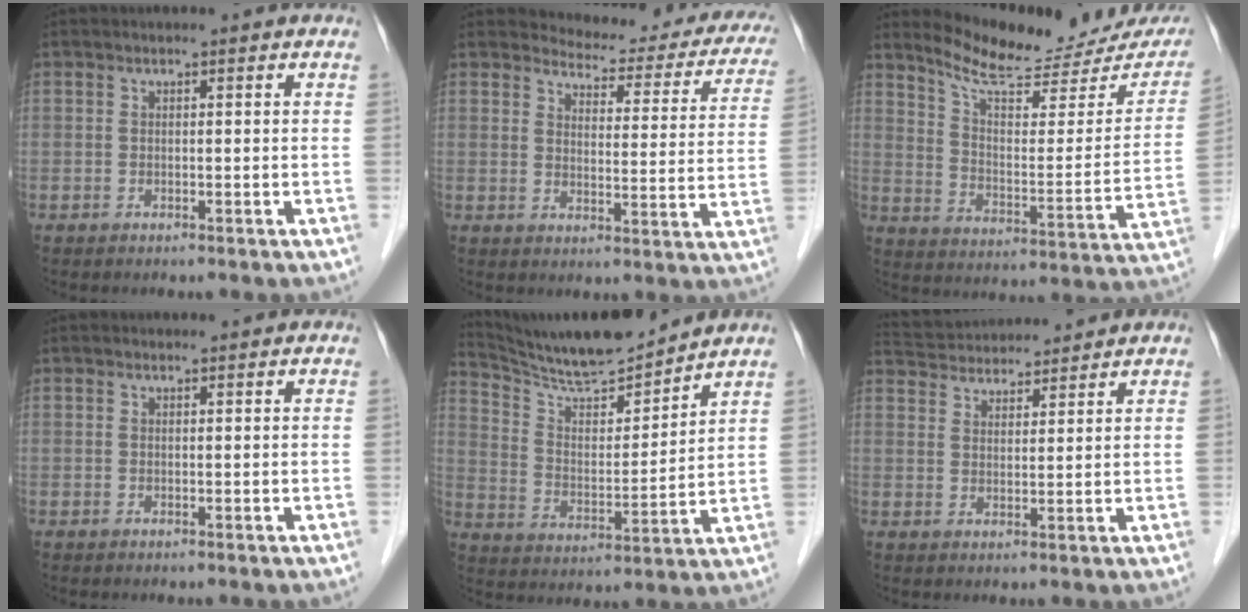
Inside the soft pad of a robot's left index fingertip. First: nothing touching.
{"total": 16.8, "force": [15.7, 4.3, 4.2], "torque": [-0.025, -0.051, 0.161]}
{"total": 19.1, "force": [17.5, 3.5, 6.8], "torque": [-0.096, -0.052, 0.235]}
{"total": 0.6, "force": [0.6, 0.1, 0.0], "torque": [-0.006, 0.005, 0.012]}
{"total": 13.6, "force": [13.0, 0.6, 4.1], "torque": [-0.081, 0.000, 0.231]}
{"total": 10.6, "force": [10.2, 1.6, 2.4], "torque": [-0.050, 0.034, 0.164]}